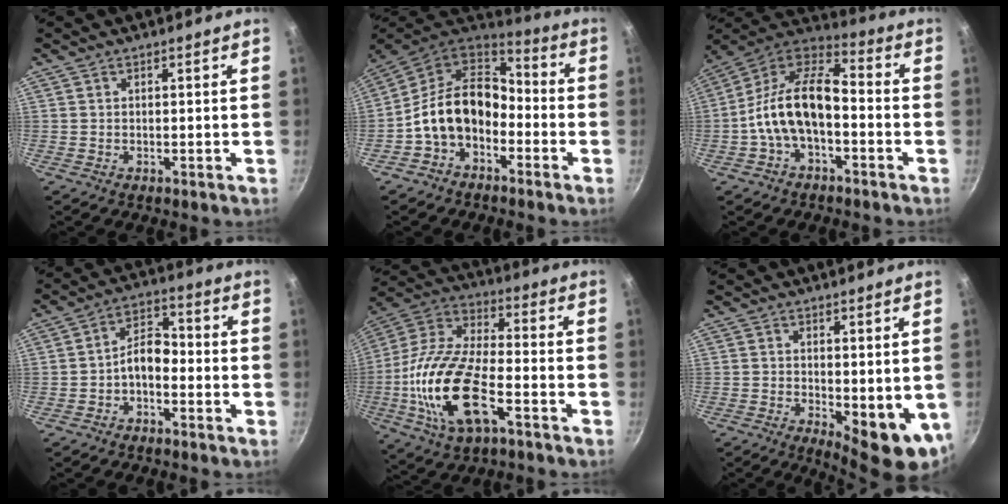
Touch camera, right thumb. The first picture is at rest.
{"total": 14.8, "force": [-3.7, 10.5, 9.7], "torque": [-0.147, 0.055, -0.083]}
{"total": 15.1, "force": [-3.4, 8.1, 12.2], "torque": [-0.213, 0.051, -0.079]}
{"total": 5.9, "force": [-2.2, 3.5, 4.2], "torque": [-0.055, 0.036, -0.046]}
{"total": 20.6, "force": [-6.5, 9.3, 17.2], "torque": [-0.338, 0.026, -0.139]}
{"total": 9.4, "force": [-0.5, 3.9, 8.5], "torque": [-0.093, -0.014, 0.003]}